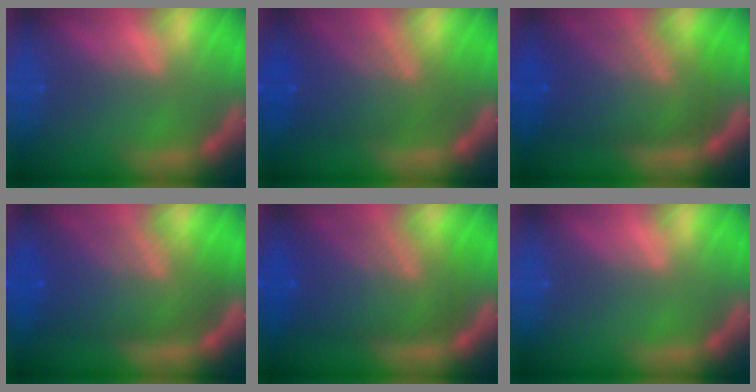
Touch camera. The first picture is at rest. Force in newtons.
{"total": 7.1}
{"total": 10.1}
{"total": 10.0}
{"total": 10.1}
{"total": 0.0}